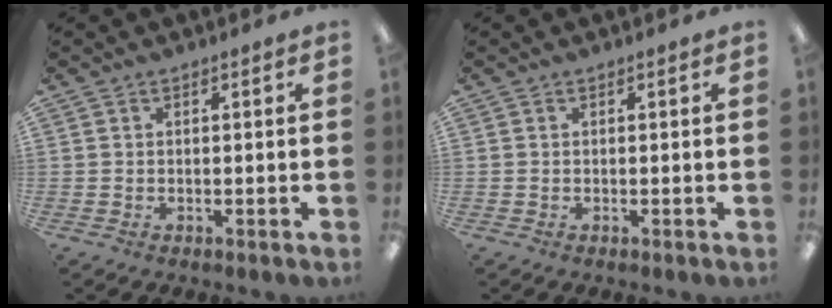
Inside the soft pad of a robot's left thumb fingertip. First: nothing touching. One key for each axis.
{"total": 0.0}